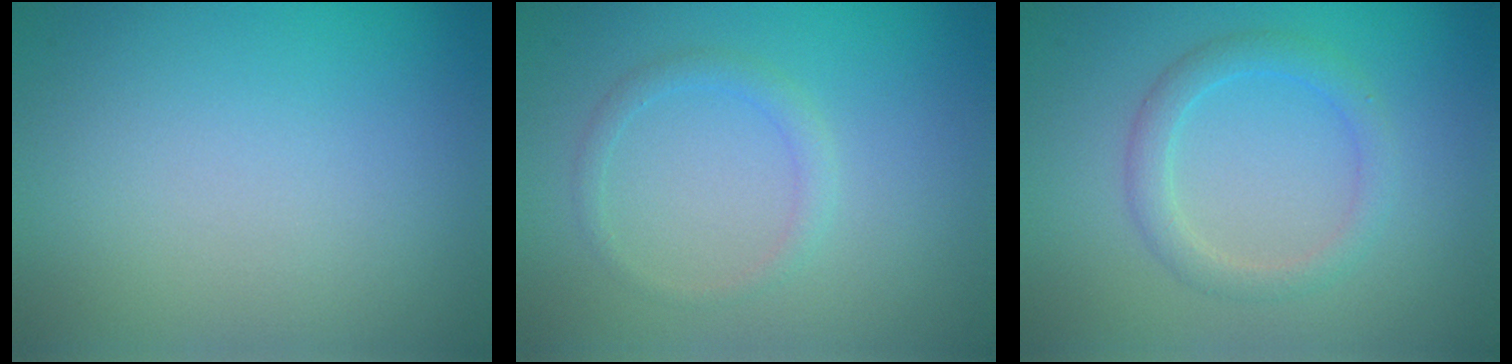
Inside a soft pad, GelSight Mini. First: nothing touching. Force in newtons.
{"total": 1.4, "press": 1.4, "slide": 0.1}
{"total": 2.5, "press": 2.5, "slide": 0.2}